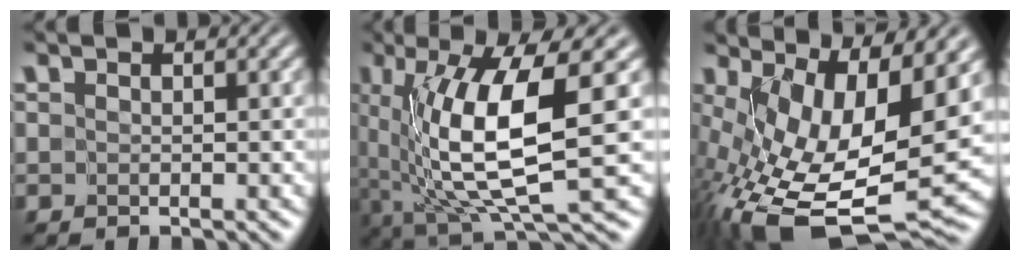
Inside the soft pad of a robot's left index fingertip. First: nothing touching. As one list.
[{"total": 10.3, "force": [1.2, 2.4, 9.9], "torque": [-0.178, -0.006, 0.030]}, {"total": 14.9, "force": [-1.1, 6.3, 13.4], "torque": [-0.261, -0.022, -0.005]}]